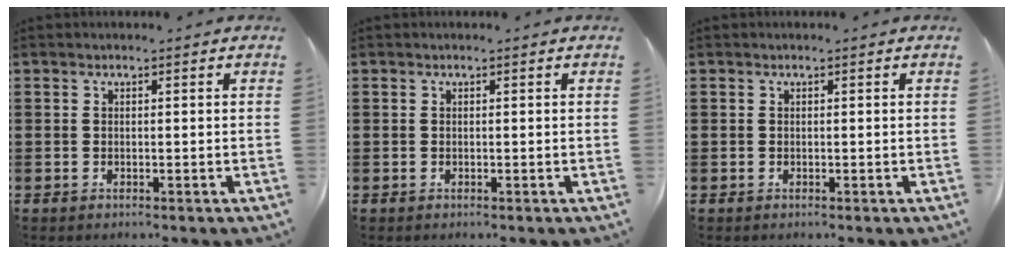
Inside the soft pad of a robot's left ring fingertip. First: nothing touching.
{"total": 0.0}
{"total": 0.0}